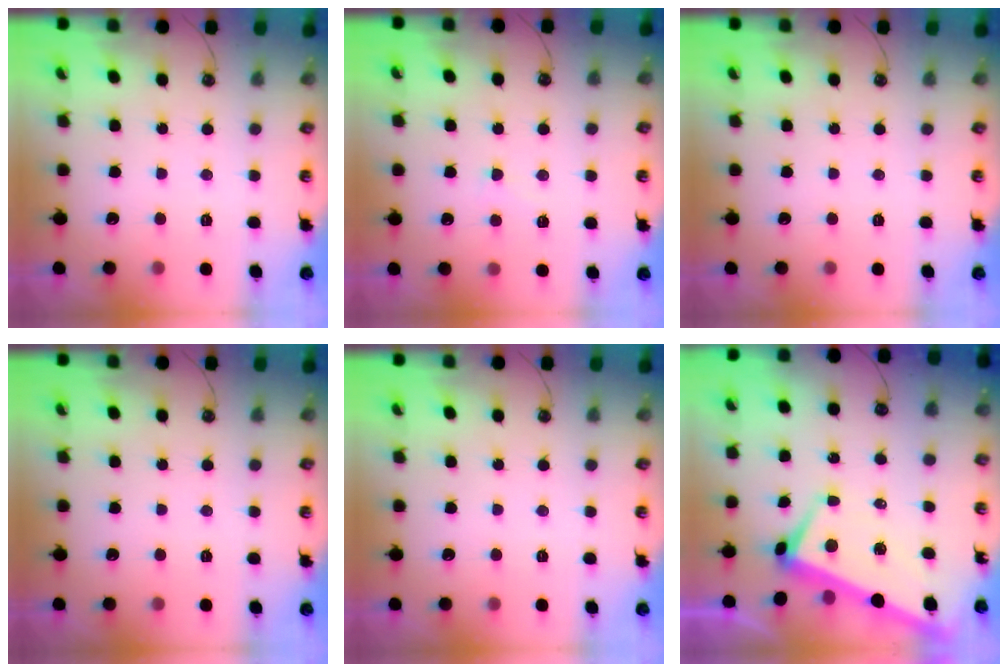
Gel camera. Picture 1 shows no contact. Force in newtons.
{"total": 4.8, "press": 4.7, "slide": 1.1}
{"total": 0.0}
{"total": 0.0}
{"total": 0.0}
{"total": 1.2, "press": 0.6, "slide": 1.0}